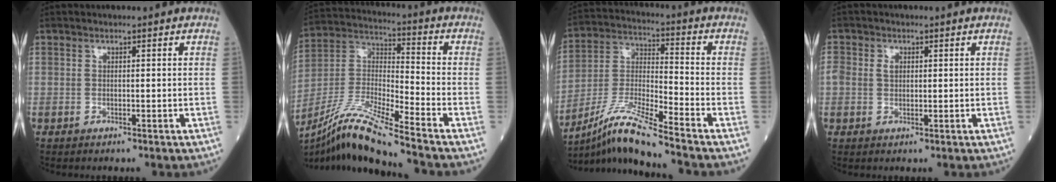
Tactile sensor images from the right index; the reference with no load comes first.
{"total": 15.6, "force": [-12.5, -0.7, 9.3], "torque": [-0.192, -0.015, -0.234]}
{"total": 12.0, "force": [-9.9, -1.2, 6.7], "torque": [-0.142, -0.014, -0.188]}
{"total": 2.8, "force": [0.5, 2.1, 1.7], "torque": [-0.041, 0.013, 0.012]}